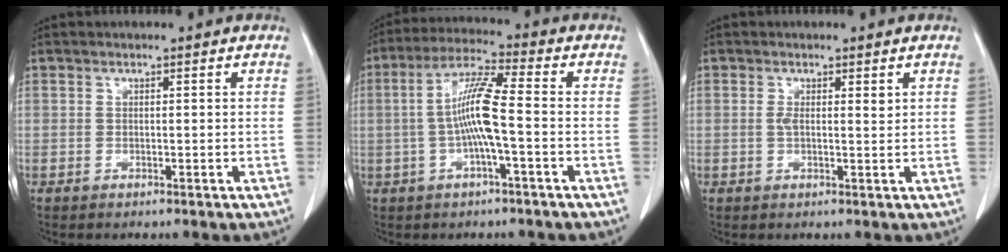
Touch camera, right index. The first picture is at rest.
{"total": 8.7, "force": [-1.0, 0.3, 8.6], "torque": [-0.172, 0.013, -0.024]}
{"total": 2.1, "force": [0.6, 0.6, 1.9], "torque": [-0.036, 0.000, 0.011]}